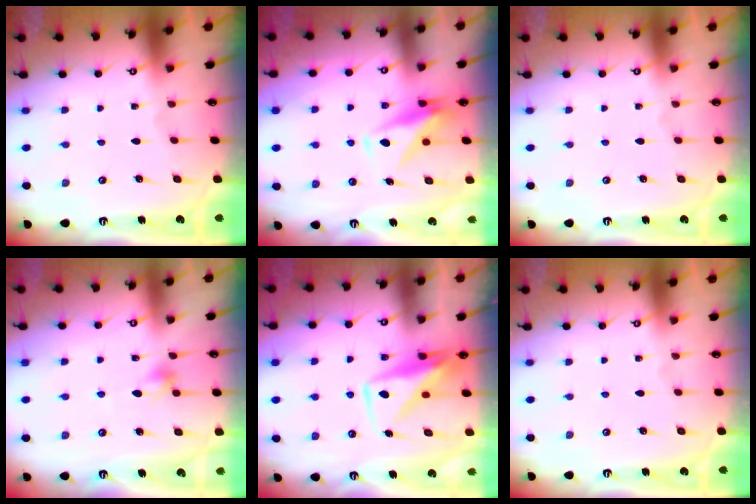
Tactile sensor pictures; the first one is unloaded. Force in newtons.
{"total": 8.1, "press": 8.1, "slide": 0.4}
{"total": 0.0}
{"total": 6.6, "press": 6.4, "slide": 1.4}
{"total": 10.8, "press": 10.8, "slide": 0.9}
{"total": 0.0}